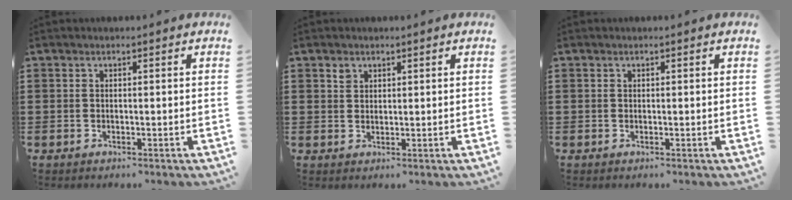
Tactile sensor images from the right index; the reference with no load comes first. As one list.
[{"total": 1.5, "force": [1.0, 1.0, 0.3], "torque": [-0.008, 0.002, 0.020]}, {"total": 0.0}]